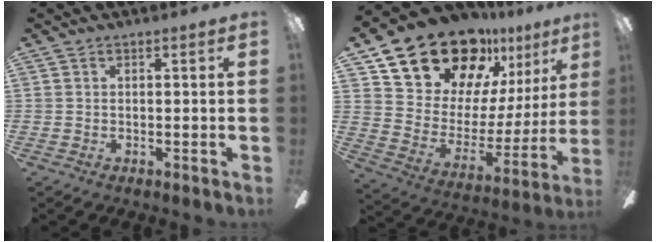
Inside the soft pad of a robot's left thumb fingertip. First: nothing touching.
{"total": 21.7, "force": [17.1, 11.2, 7.2], "torque": [-0.136, -0.116, 0.327]}